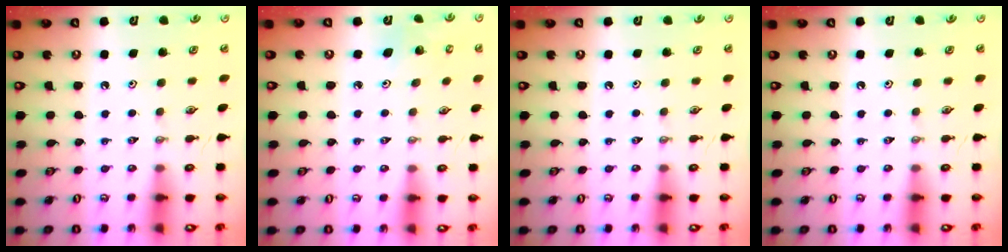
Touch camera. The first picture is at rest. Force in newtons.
{"total": 5.1, "press": 5.0, "slide": 1.0}
{"total": 0.0}
{"total": 0.0}